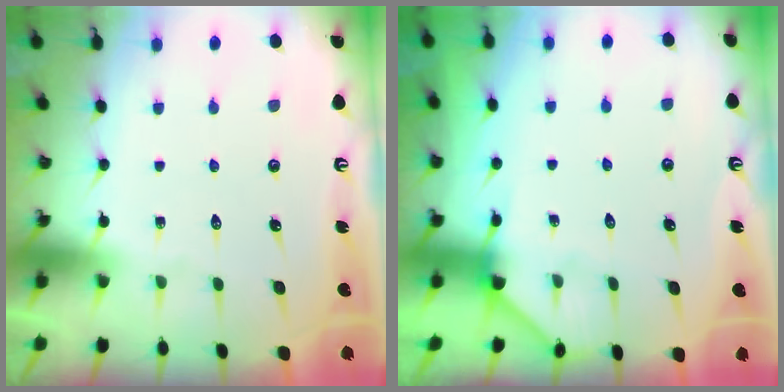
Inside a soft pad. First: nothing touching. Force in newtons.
{"total": 3.7, "press": 3.7, "slide": 0.1}